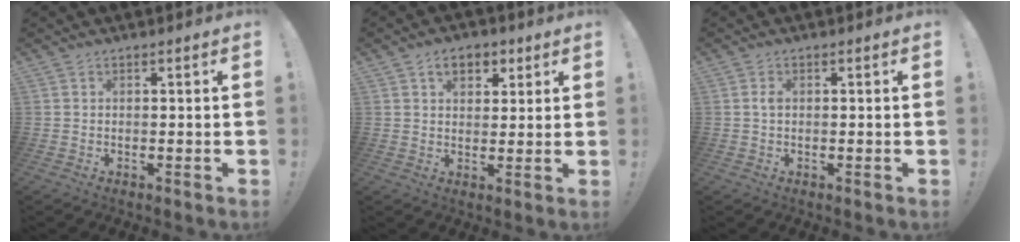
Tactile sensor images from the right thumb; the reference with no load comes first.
{"total": 6.5, "force": [3.0, 4.5, 3.6], "torque": [-0.049, -0.002, 0.054]}
{"total": 1.2, "force": [0.0, 0.7, 0.9], "torque": [-0.023, 0.007, 0.001]}